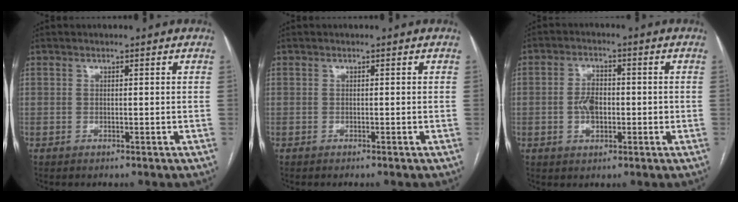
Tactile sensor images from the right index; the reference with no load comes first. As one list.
[{"total": 0.0}, {"total": 4.7, "force": [-0.7, 2.8, 3.7], "torque": [-0.073, 0.007, -0.010]}]